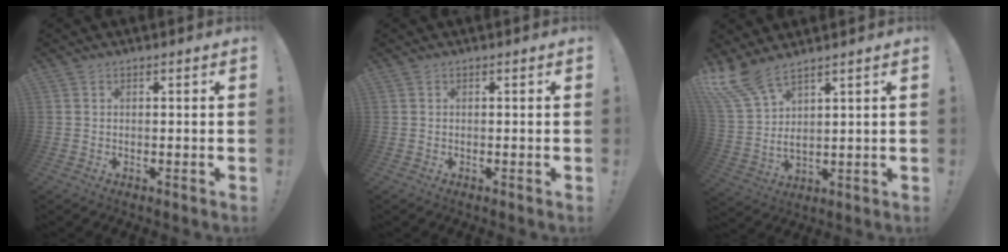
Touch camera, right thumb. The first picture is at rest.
{"total": 0.0}
{"total": 9.6, "force": [7.5, 2.3, 5.5], "torque": [-0.124, -0.037, 0.145]}